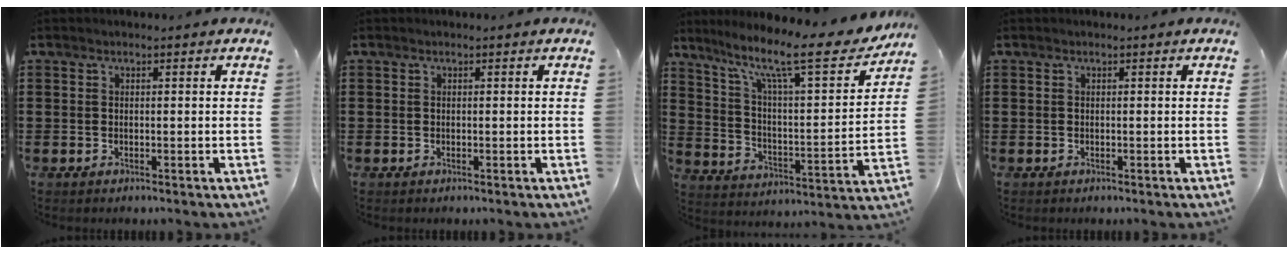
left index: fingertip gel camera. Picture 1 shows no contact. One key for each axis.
{"total": 0.0}
{"total": 13.4, "fx": 10.0, "fy": 2.1, "fz": 8.7, "tx": -0.169, "ty": -0.064, "tz": 0.158}
{"total": 0.0}